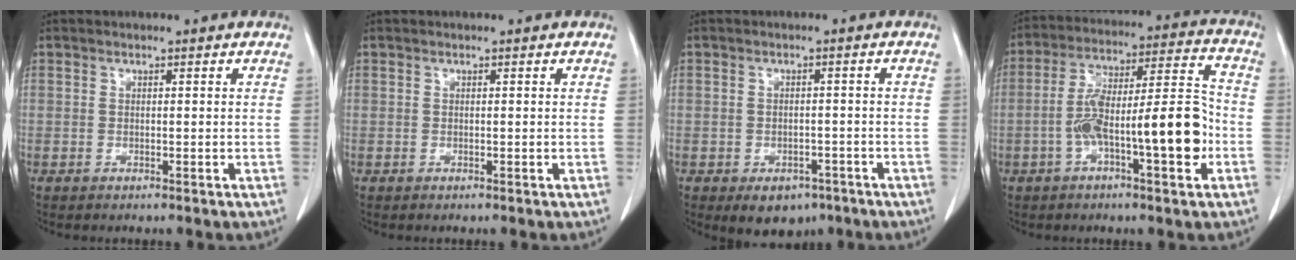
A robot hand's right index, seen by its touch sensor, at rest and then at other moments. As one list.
[{"total": 0.0}, {"total": 5.4, "force": [-3.3, 3.5, 2.3], "torque": [-0.022, 0.003, -0.037]}, {"total": 15.2, "force": [-4.1, 2.7, 14.4], "torque": [-0.242, 0.029, -0.063]}]